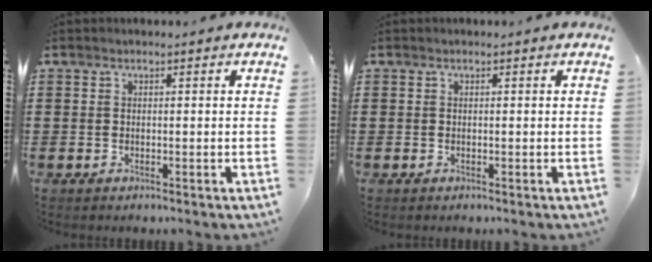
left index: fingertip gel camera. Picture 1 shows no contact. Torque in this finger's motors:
{"motor_torque": [0.00, 0.00, 0.00, 0.01]}